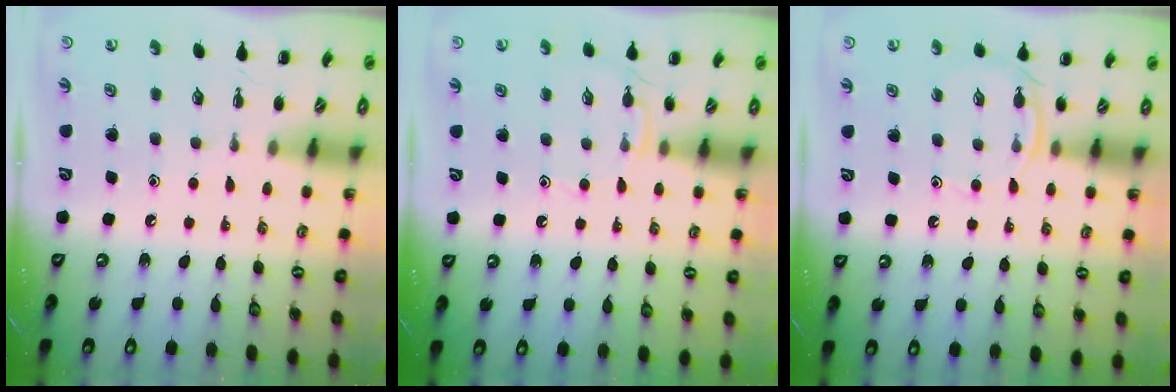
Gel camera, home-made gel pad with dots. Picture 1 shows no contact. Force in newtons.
{"total": 5.4, "press": 5.2, "slide": 1.4}
{"total": 4.9, "press": 4.8, "slide": 1.2}